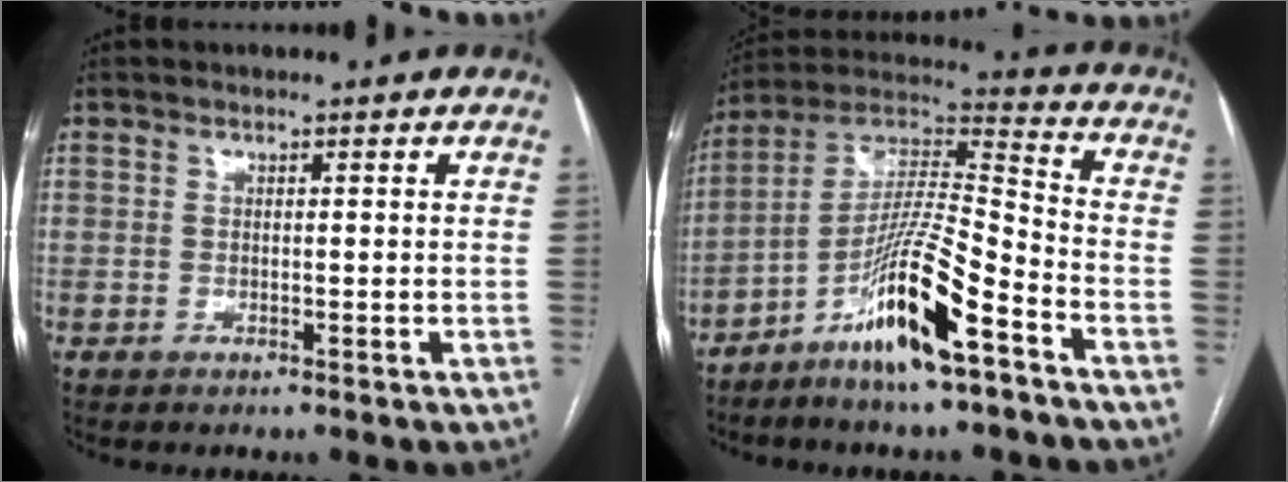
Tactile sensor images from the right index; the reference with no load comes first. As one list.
[{"total": 14.7, "force": [-8.5, 1.1, 12.0], "torque": [-0.232, -0.004, -0.158]}]